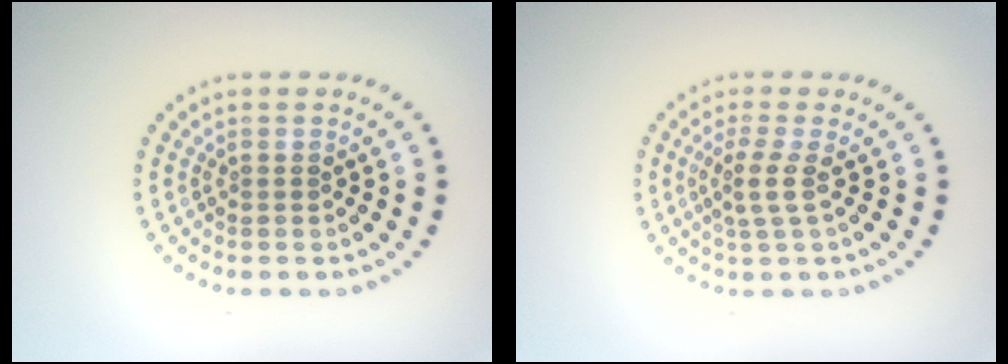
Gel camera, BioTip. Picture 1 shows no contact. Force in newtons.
{"total": 2.1, "press": 1.6, "slide": 1.4}